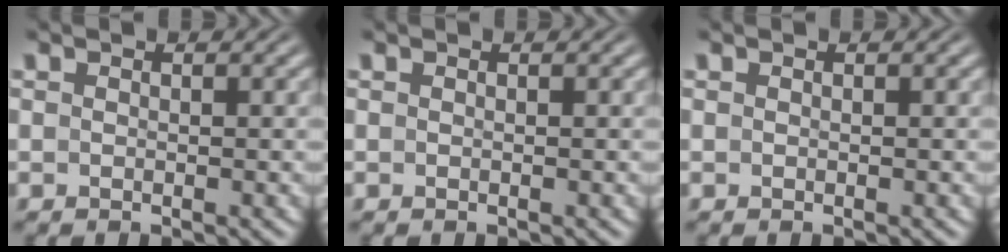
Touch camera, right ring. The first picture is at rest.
{"total": 0.0}
{"total": 0.0}